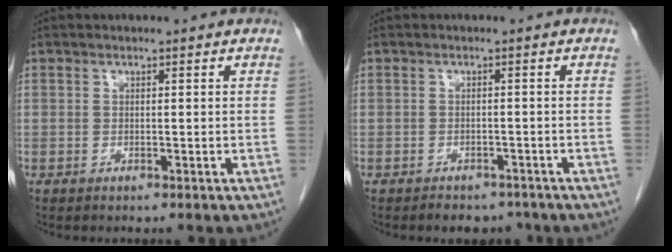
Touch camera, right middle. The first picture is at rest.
{"total": 3.8, "force": [-3.2, 1.8, 0.6], "torque": [-0.005, 0.003, -0.041]}